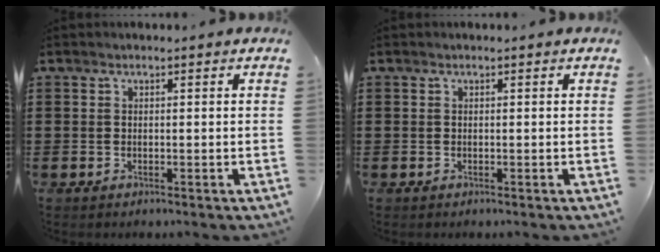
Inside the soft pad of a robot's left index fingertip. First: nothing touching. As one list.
[{"total": 0.0}]